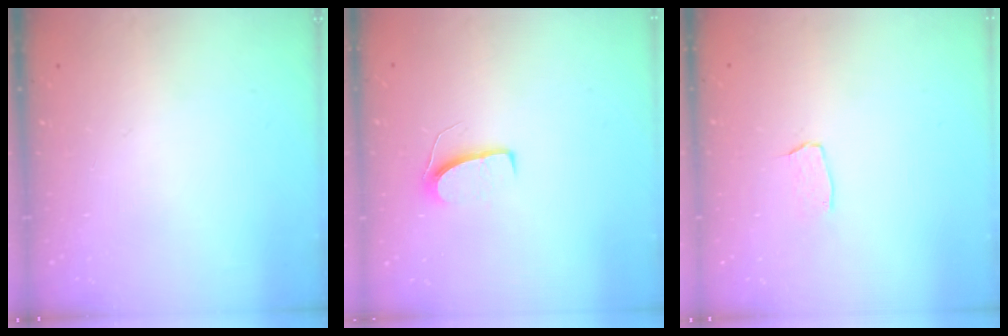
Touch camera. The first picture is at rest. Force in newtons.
{"total": 6.5, "press": 6.5, "slide": 0.4}
{"total": 3.0, "press": 3.0, "slide": 0.2}